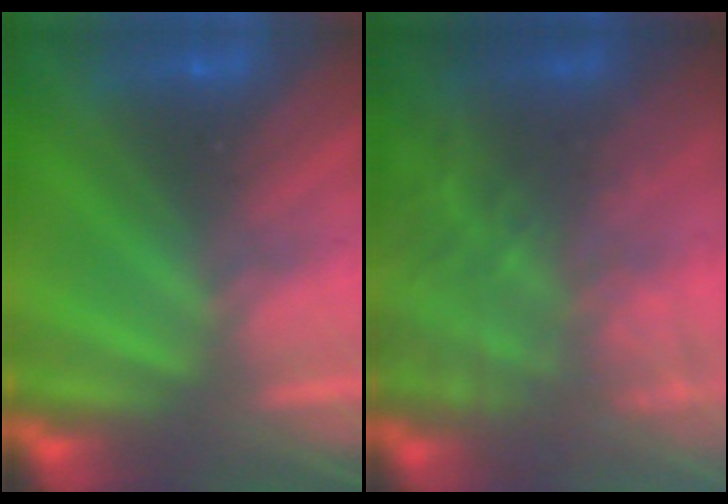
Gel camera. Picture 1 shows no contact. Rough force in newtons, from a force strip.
{"total": 7.7}